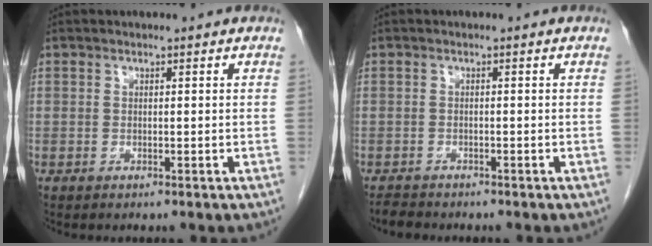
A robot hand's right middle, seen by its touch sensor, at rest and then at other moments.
{"total": 1.9, "force": [-1.8, 0.4, 0.2], "torque": [-0.006, -0.006, -0.030]}